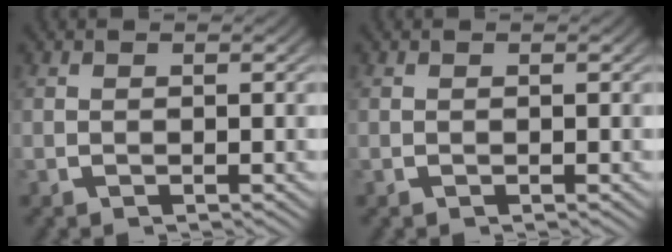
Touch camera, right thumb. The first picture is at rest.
{"total": 0.0}